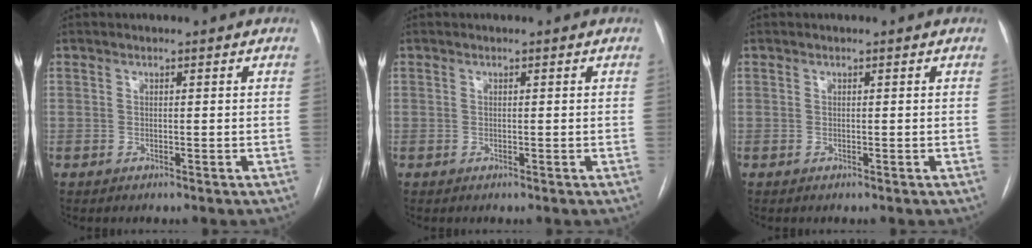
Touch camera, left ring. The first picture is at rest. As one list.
[{"total": 0.0}, {"total": 0.0}]